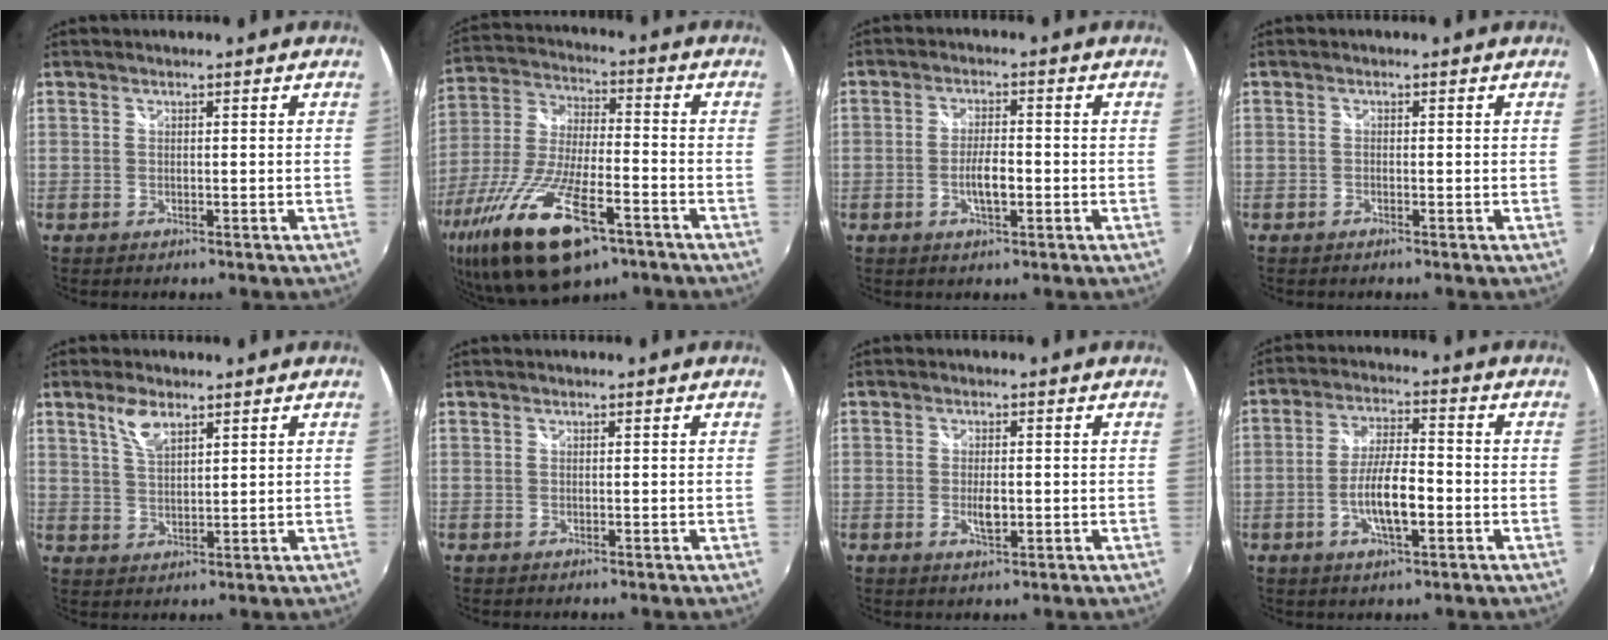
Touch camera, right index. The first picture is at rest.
{"total": 24.3, "force": [-13.6, 8.6, 18.2], "torque": [-0.379, -0.061, -0.243]}
{"total": 4.4, "force": [-1.3, 1.4, 4.0], "torque": [-0.077, -0.002, -0.022]}
{"total": 0.5, "force": [-0.5, 0.2, 0.2], "torque": [-0.003, -0.001, -0.012]}
{"total": 5.1, "force": [3.2, 2.1, 3.4], "torque": [-0.063, 0.004, 0.062]}
{"total": 0.0}
{"total": 3.2, "force": [-0.6, 1.4, 2.9], "torque": [-0.051, -0.006, -0.009]}
{"total": 8.6, "force": [-2.7, 2.4, 7.8], "torque": [-0.150, -0.001, -0.045]}